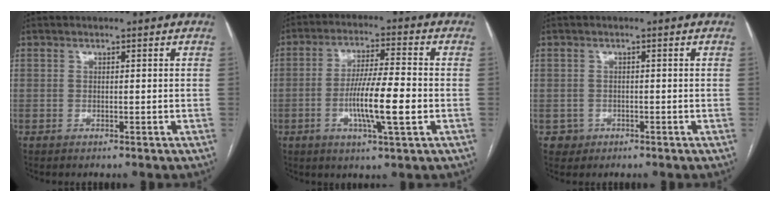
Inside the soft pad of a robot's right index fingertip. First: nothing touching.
{"total": 10.2, "force": [-2.4, 0.7, 9.8], "torque": [-0.178, -0.004, -0.046]}
{"total": 2.1, "force": [-0.8, 1.9, -0.2], "torque": [0.012, 0.011, -0.011]}